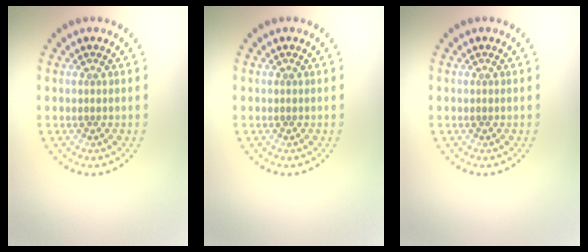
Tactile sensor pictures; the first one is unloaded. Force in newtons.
{"total": 0.0}
{"total": 0.0}